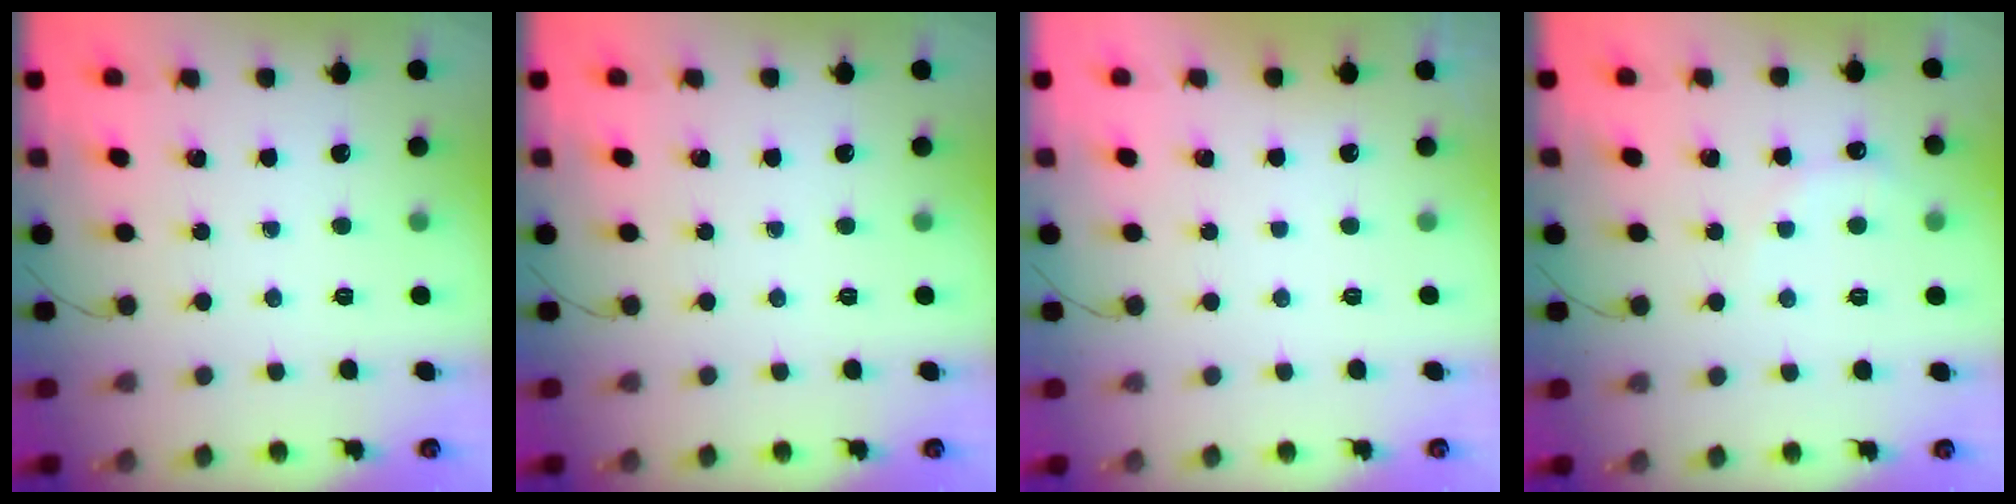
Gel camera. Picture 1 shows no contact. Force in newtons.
{"total": 0.0}
{"total": 2.8, "press": 2.8, "slide": 0.1}
{"total": 5.7, "press": 5.6, "slide": 1.0}